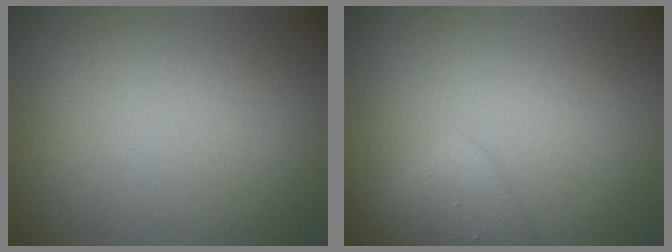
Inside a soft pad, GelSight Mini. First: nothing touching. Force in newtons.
{"total": 2.3, "press": 2.3, "slide": 0.1}